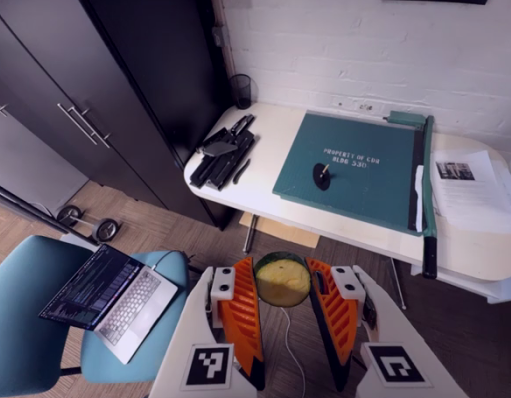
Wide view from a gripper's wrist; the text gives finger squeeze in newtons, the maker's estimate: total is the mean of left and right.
{"total": 10.1, "left": 9.7, "right": 10.4}